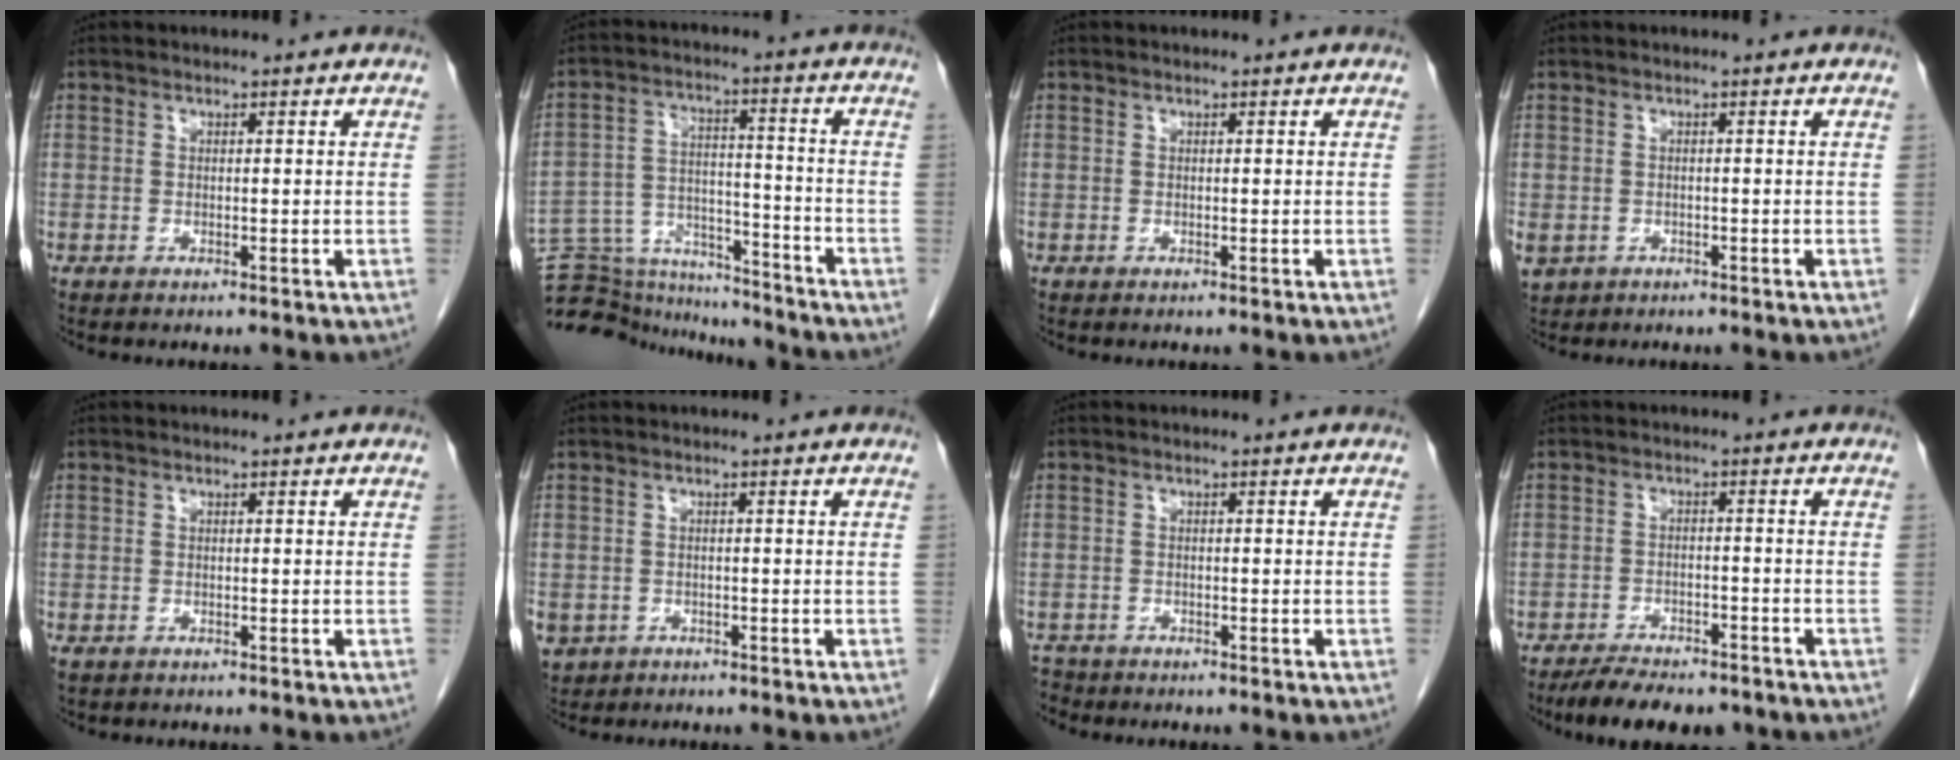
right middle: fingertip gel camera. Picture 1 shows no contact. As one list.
[{"total": 15.8, "force": [-15.3, 2.8, 2.6], "torque": [-0.050, 0.033, -0.238]}, {"total": 0.0}, {"total": 4.6, "force": [-2.2, 3.8, 1.4], "torque": [-0.039, -0.003, -0.030]}, {"total": 0.7, "force": [-0.3, 0.5, 0.3], "torque": [-0.009, 0.001, -0.001]}, {"total": 5.0, "force": [-2.5, 4.1, 1.3], "torque": [-0.030, 0.000, -0.037]}, {"total": 2.0, "force": [-1.8, 0.7, -0.3], "torque": [0.000, -0.005, -0.034]}, {"total": 9.4, "force": [-7.7, 3.1, 4.3], "torque": [-0.060, -0.003, -0.115]}]